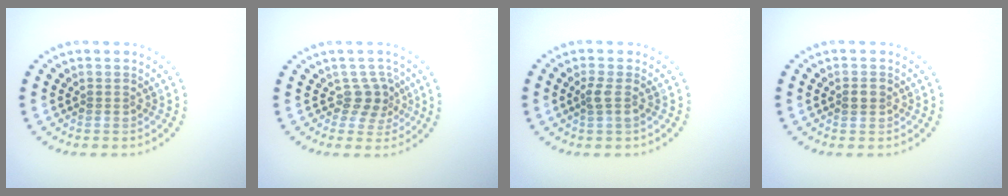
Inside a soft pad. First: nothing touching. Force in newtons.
{"total": 2.2, "press": 1.7, "slide": 1.4}
{"total": 1.3, "press": 1.1, "slide": 0.6}
{"total": 1.3, "press": 1.3, "slide": 0.0}